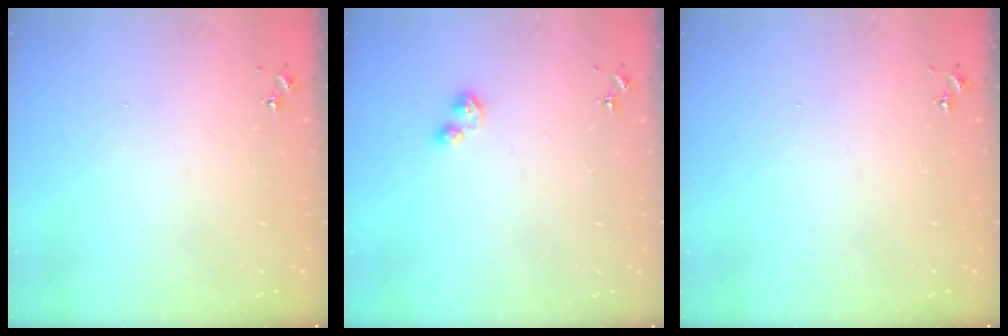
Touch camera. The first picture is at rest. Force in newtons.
{"total": 3.8, "press": 3.7, "slide": 0.7}
{"total": 0.0}